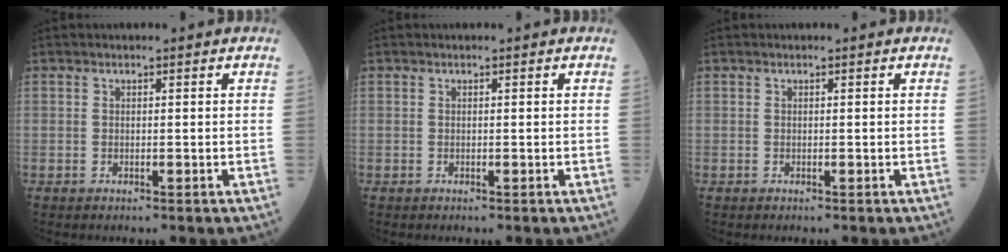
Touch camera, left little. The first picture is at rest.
{"total": 0.0}
{"total": 0.0}